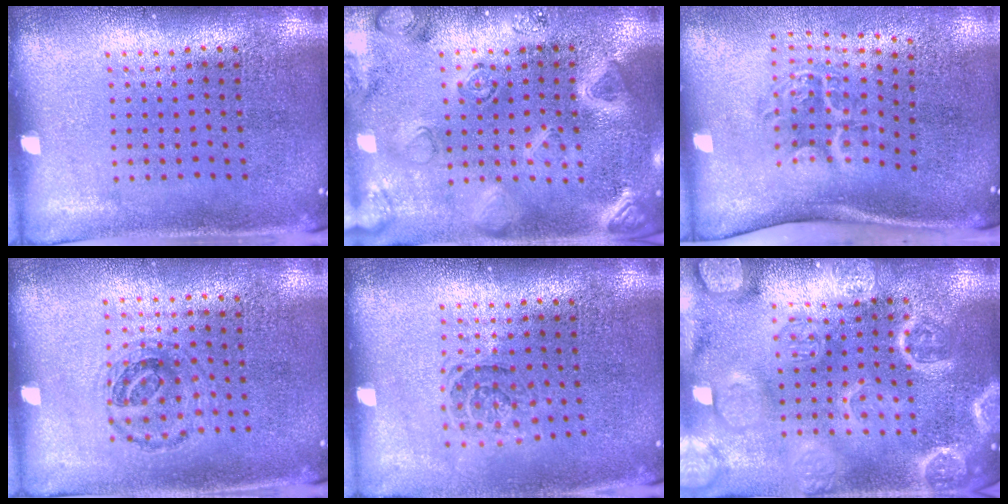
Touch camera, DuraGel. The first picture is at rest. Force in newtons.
{"total": 3.1, "press": 3.0, "slide": 0.9}
{"total": 2.0, "press": 1.3, "slide": 1.6}
{"total": 0.9, "press": 0.8, "slide": 0.3}
{"total": 1.1, "press": 1.0, "slide": 0.4}
{"total": 6.3, "press": 6.3, "slide": 0.8}